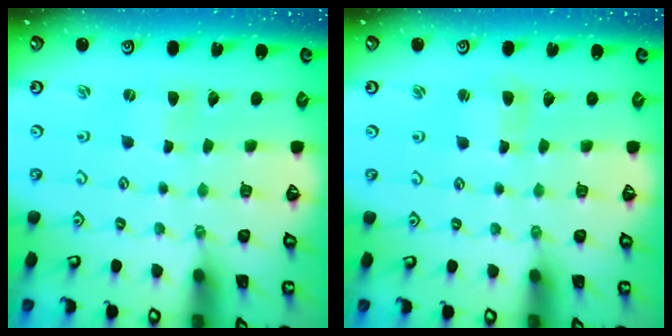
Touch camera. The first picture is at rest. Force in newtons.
{"total": 2.1, "press": 2.1, "slide": 0.4}